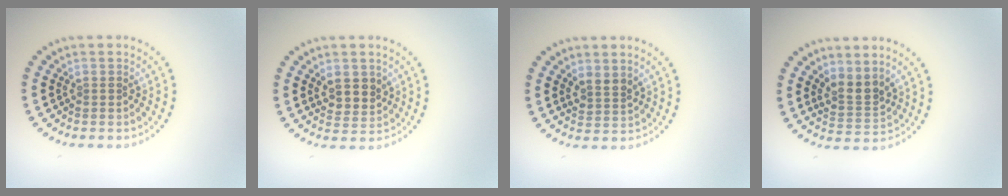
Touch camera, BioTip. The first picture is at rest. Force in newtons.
{"total": 2.6, "press": 2.4, "slide": 1.0}
{"total": 1.8, "press": 1.5, "slide": 1.0}
{"total": 2.6, "press": 1.9, "slide": 1.7}